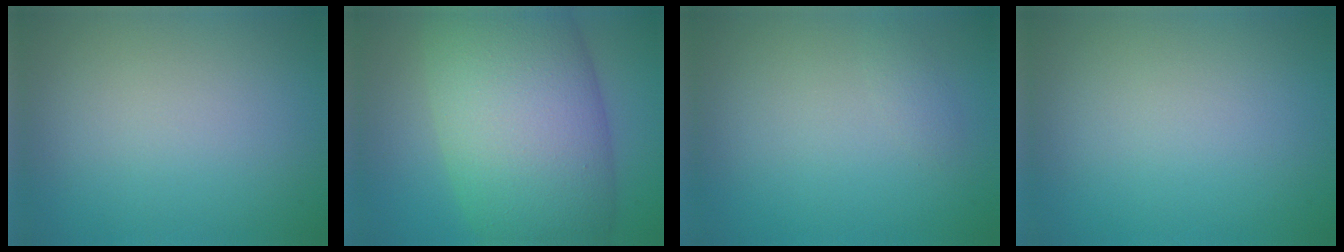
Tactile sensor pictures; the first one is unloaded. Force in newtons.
{"total": 14.4, "press": 14.4, "slide": 0.3}
{"total": 0.7, "press": 0.7, "slide": 0.0}
{"total": 0.0}